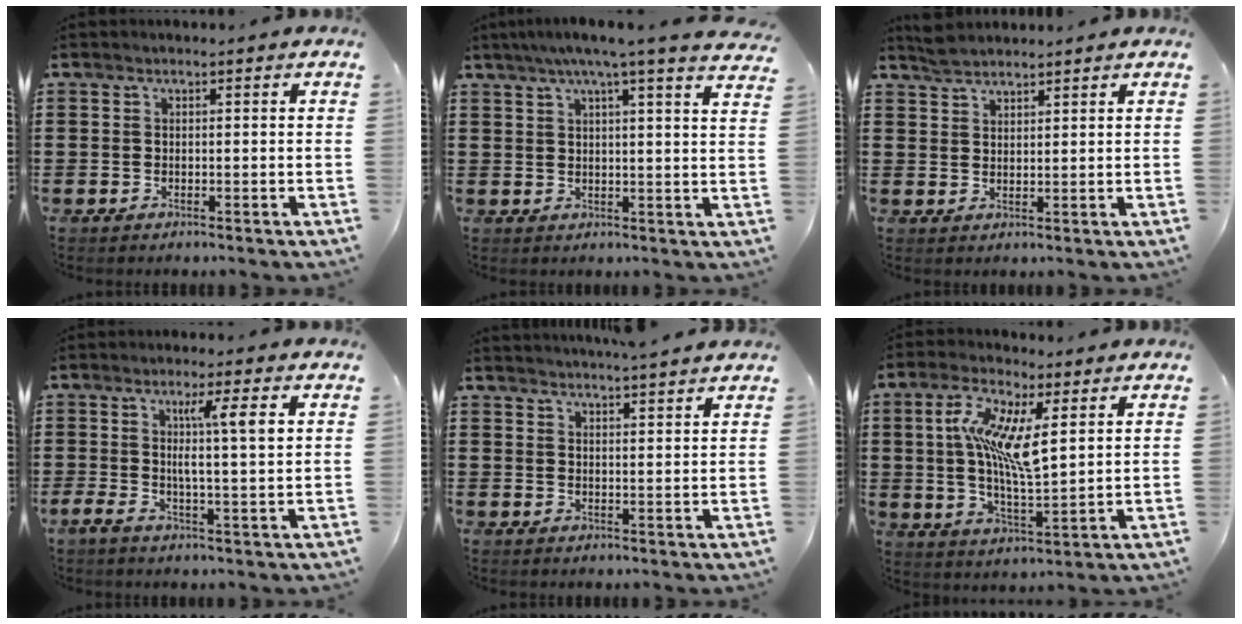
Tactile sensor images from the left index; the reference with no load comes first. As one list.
[{"total": 5.6, "force": [4.2, -0.5, 3.6], "torque": [-0.083, -0.015, 0.070]}, {"total": 2.7, "force": [2.6, 0.7, 0.5], "torque": [-0.017, 0.003, 0.050]}, {"total": 7.3, "force": [1.8, 0.7, 7.1], "torque": [-0.122, -0.005, 0.022]}, {"total": 3.1, "force": [3.0, -0.6, 0.2], "torque": [-0.013, -0.013, 0.055]}, {"total": 10.5, "force": [3.4, 3.0, 9.5], "torque": [-0.195, 0.002, 0.057]}]